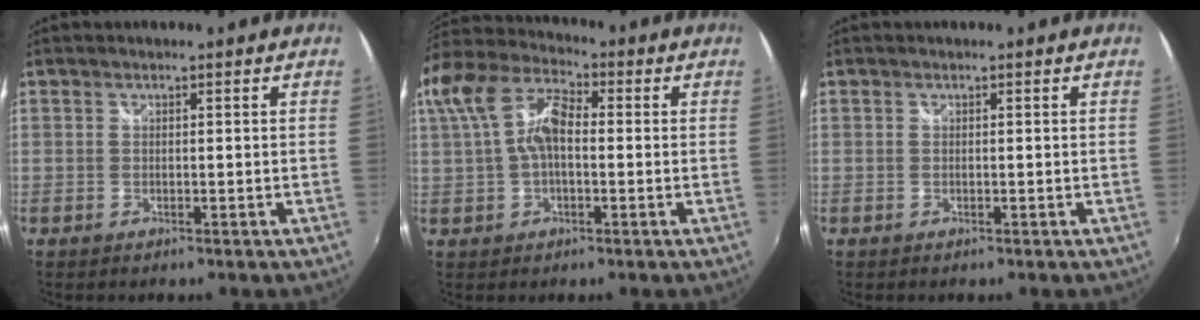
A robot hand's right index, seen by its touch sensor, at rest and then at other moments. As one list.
[{"total": 12.9, "force": [2.0, 7.2, 10.6], "torque": [-0.209, 0.022, 0.032]}, {"total": 0.0}]